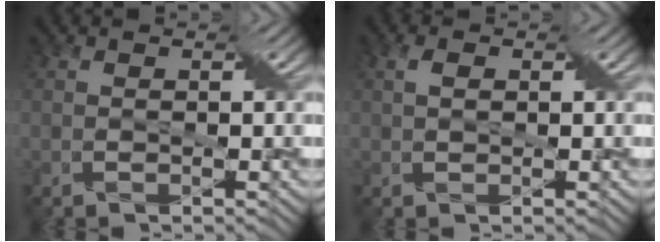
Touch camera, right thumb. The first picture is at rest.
{"total": 1.7, "force": [0.5, 1.0, 1.3], "torque": [-0.029, 0.004, 0.008]}